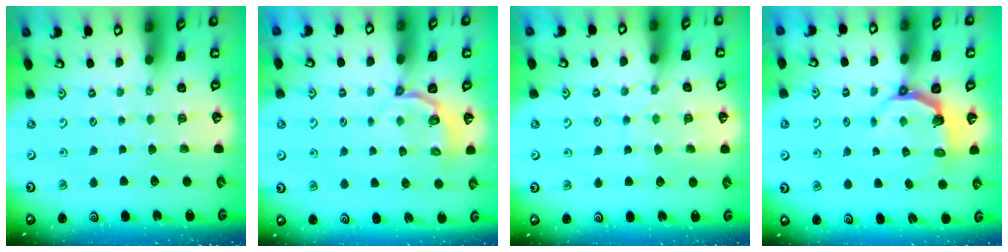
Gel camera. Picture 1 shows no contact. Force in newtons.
{"total": 3.6, "press": 2.6, "slide": 2.5}
{"total": 6.5, "press": 6.5, "slide": 0.8}
{"total": 4.6, "press": 3.0, "slide": 3.4}